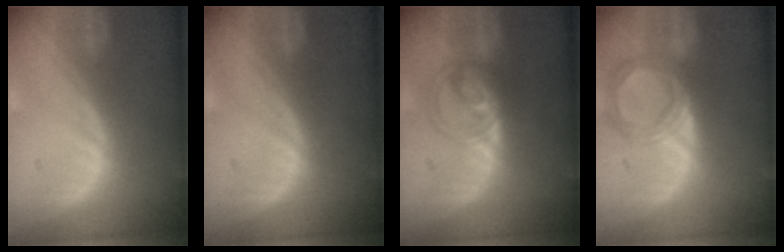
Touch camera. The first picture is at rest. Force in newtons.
{"total": 0.0}
{"total": 5.5, "press": 5.5, "slide": 0.6}
{"total": 6.7, "press": 6.1, "slide": 2.7}